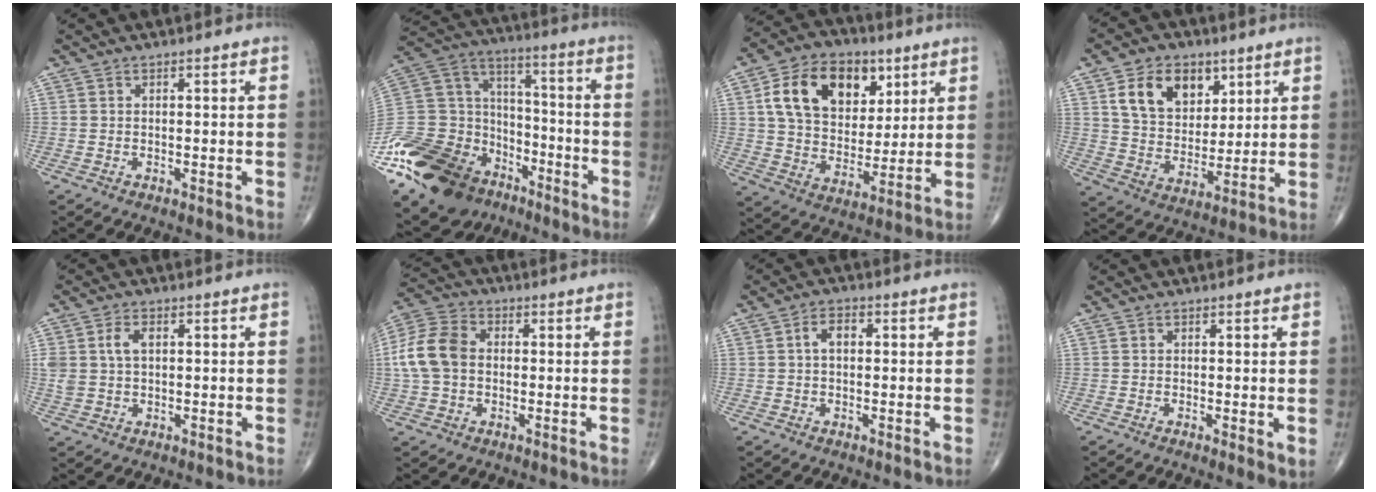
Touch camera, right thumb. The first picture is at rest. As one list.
[{"total": 31.7, "force": [-18.2, 19.8, 16.8], "torque": [-0.403, 0.049, -0.318]}, {"total": 18.7, "force": [7.0, 12.8, 11.7], "torque": [-0.167, -0.014, 0.122]}, {"total": 13.3, "force": [6.0, 9.2, 7.5], "torque": [-0.090, -0.028, 0.114]}, {"total": 4.9, "force": [1.2, 3.1, 3.6], "torque": [-0.077, 0.006, 0.026]}, {"total": 10.6, "force": [0.2, 7.8, 7.1], "torque": [-0.143, 0.026, -0.004]}, {"total": 3.4, "force": [0.4, 2.1, 2.6], "torque": [-0.041, 0.014, 0.004]}, {"total": 2.2, "force": [0.1, 0.7, 2.1], "torque": [-0.034, -0.011, -0.001]}]